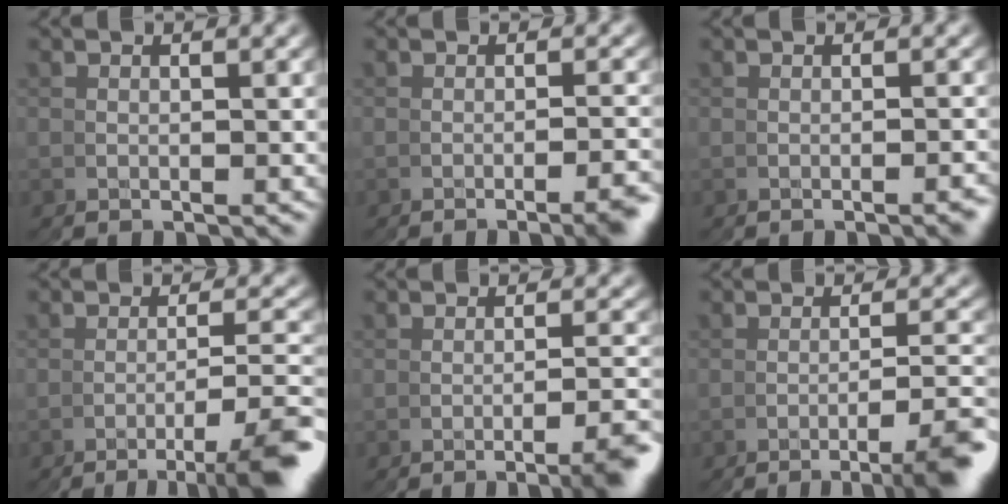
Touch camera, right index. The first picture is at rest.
{"total": 1.8, "force": [-1.3, -1.0, 0.7], "torque": [-0.005, 0.015, -0.027]}
{"total": 0.8, "force": [-0.6, -0.4, 0.4], "torque": [-0.002, 0.006, -0.011]}
{"total": 5.6, "force": [-3.7, -1.6, 3.9], "torque": [-0.044, 0.015, -0.066]}
{"total": 2.9, "force": [-2.0, -1.4, 1.4], "torque": [-0.013, 0.017, -0.042]}
{"total": 4.2, "force": [-2.8, -1.8, 2.5], "torque": [-0.027, 0.018, -0.053]}